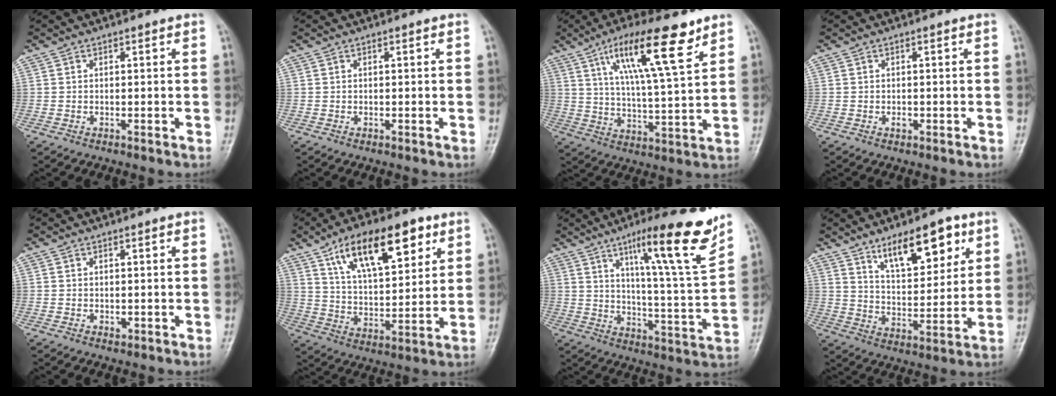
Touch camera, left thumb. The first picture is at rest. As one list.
[{"total": 0.0}, {"total": 15.8, "force": [8.7, 3.3, 12.8], "torque": [-0.208, -0.031, 0.152]}, {"total": 0.8, "force": [-0.2, 0.6, 0.6], "torque": [-0.006, 0.000, -0.003]}, {"total": 0.9, "force": [-0.1, 0.6, 0.7], "torque": [-0.005, -0.001, 0.001]}, {"total": 18.0, "force": [9.4, 7.7, 13.3], "torque": [-0.180, -0.030, 0.163]}, {"total": 18.3, "force": [11.4, 1.7, 14.2], "torque": [-0.191, -0.063, 0.173]}, {"total": 13.4, "force": [7.8, 5.5, 9.4], "torque": [-0.116, -0.041, 0.134]}]